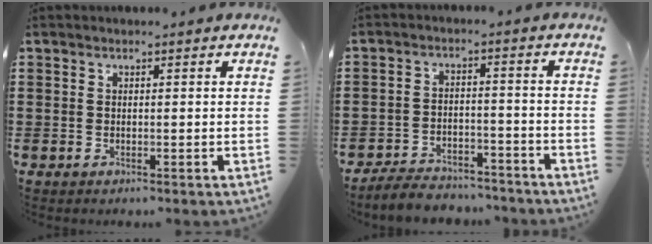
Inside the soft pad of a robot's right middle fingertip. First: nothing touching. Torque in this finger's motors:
{"motor_torque": [1.16, -0.98, 0.16, 0.06]}